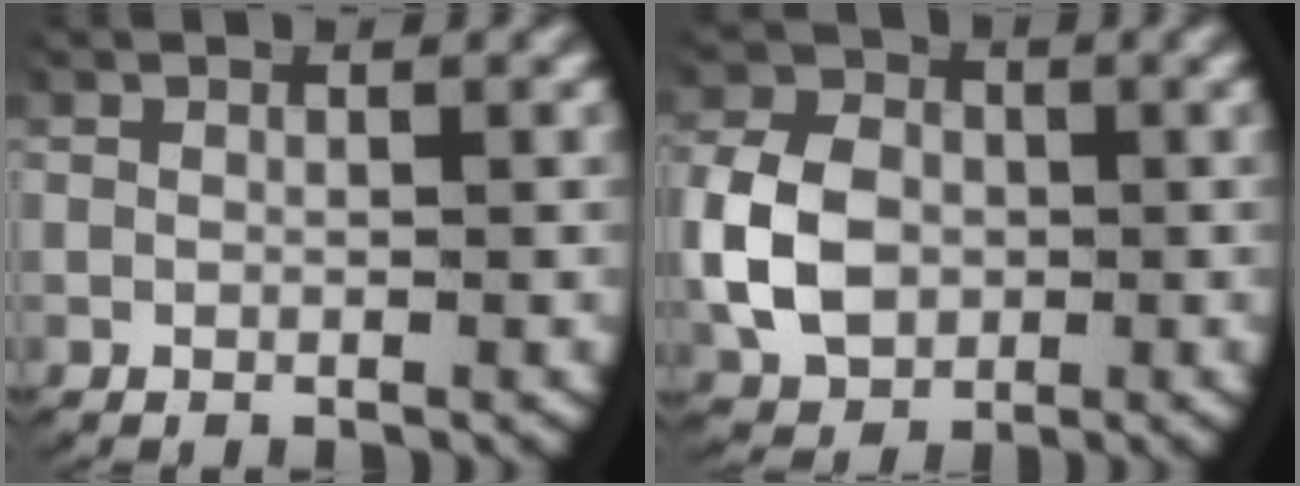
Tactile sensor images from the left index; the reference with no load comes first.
{"total": 6.3, "force": [-0.4, 5.2, 3.6], "torque": [-0.079, -0.011, -0.002]}